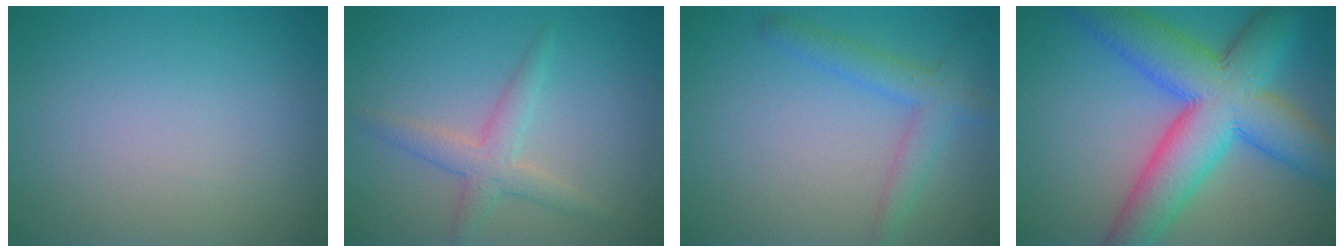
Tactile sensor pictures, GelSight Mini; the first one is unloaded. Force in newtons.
{"total": 2.8, "press": 2.8, "slide": 0.1}
{"total": 3.1, "press": 3.1, "slide": 0.2}
{"total": 11.7, "press": 11.7, "slide": 0.4}